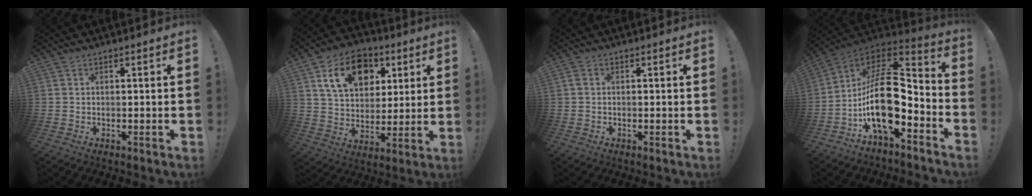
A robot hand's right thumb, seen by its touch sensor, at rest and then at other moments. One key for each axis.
{"total": 17.0, "fx": 7.2, "fy": 12.2, "fz": 9.4, "tx": -0.139, "ty": -0.023, "tz": 0.135}
{"total": 0.7, "fx": -0.3, "fy": 0.5, "fz": 0.3, "tx": -0.009, "ty": 0.004, "tz": -0.004}
{"total": 20.4, "fx": -3.7, "fy": 10.5, "fz": 17.1, "tx": -0.312, "ty": 0.016, "tz": -0.058}